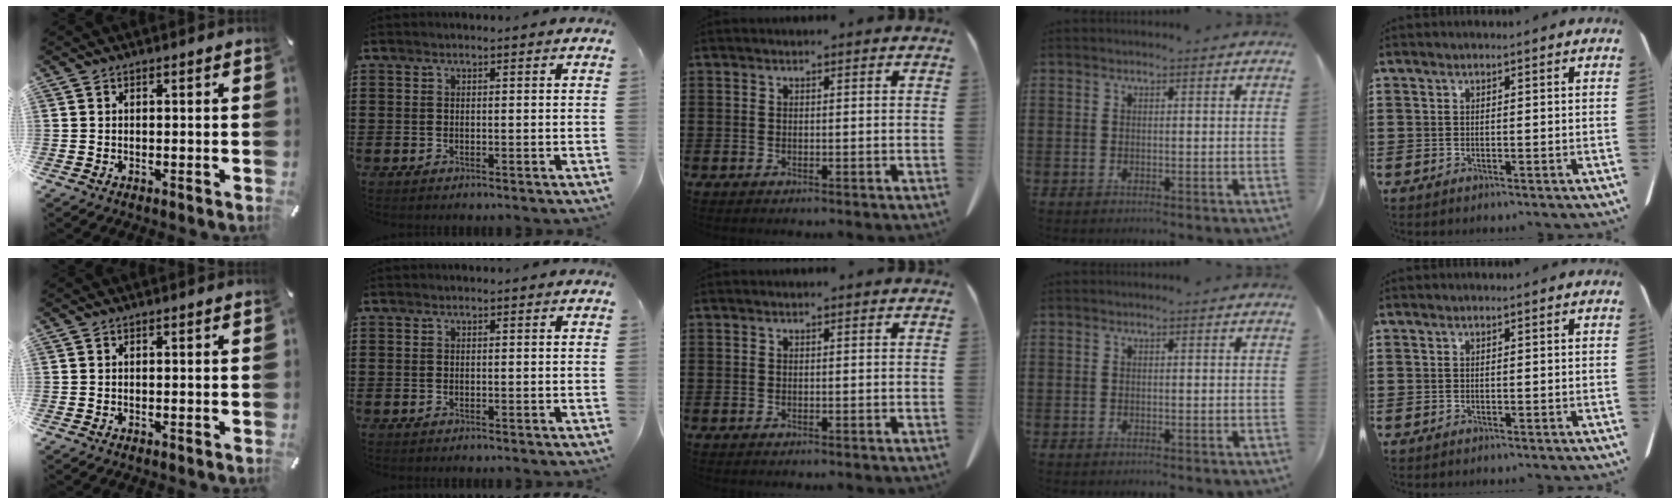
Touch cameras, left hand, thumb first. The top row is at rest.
{}